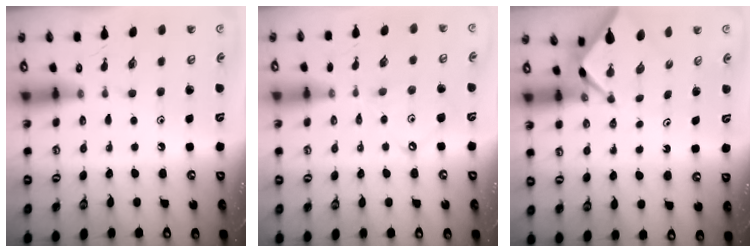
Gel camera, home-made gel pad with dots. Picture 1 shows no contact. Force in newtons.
{"total": 5.2, "press": 5.1, "slide": 0.6}
{"total": 2.4, "press": 2.4, "slide": 0.3}